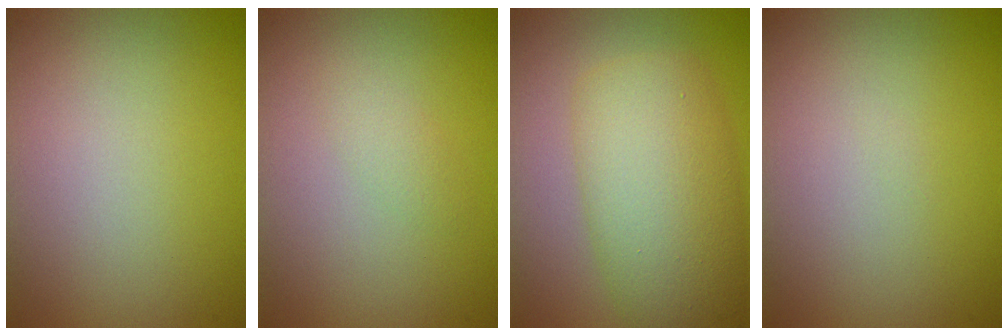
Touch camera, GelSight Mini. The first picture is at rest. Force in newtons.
{"total": 1.0, "press": 1.0, "slide": 0.0}
{"total": 8.0, "press": 8.0, "slide": 0.2}
{"total": 0.0}